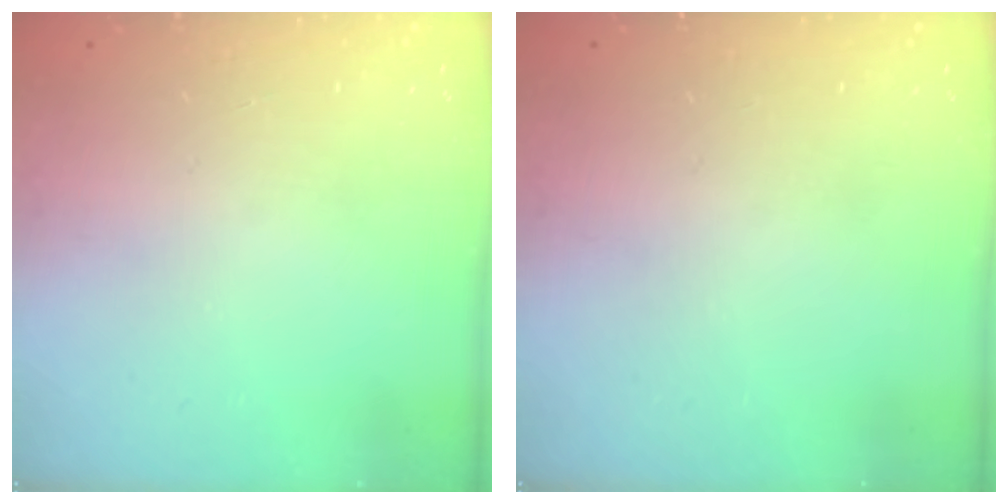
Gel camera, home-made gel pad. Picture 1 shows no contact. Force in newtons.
{"total": 0.0}